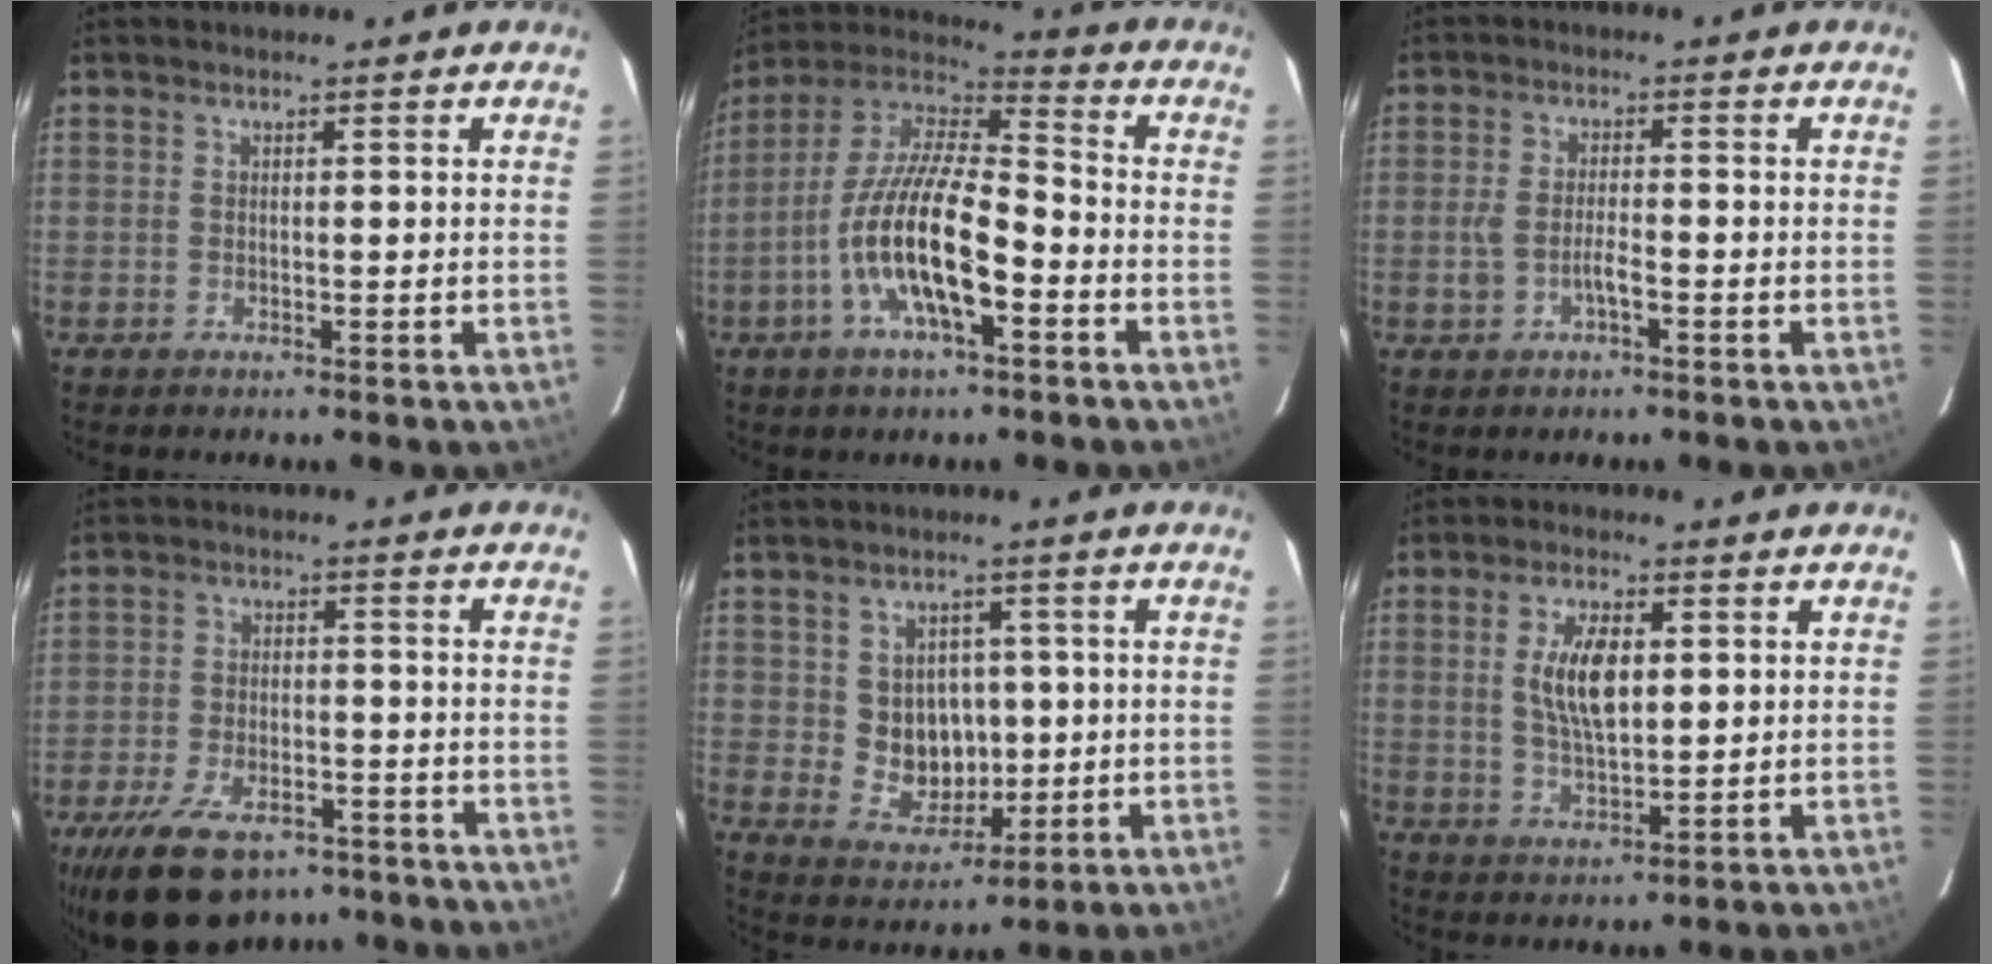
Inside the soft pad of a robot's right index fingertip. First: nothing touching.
{"total": 16.4, "force": [-6.1, 5.1, 14.3], "torque": [-0.283, -0.007, -0.118]}
{"total": 4.1, "force": [-1.7, 1.8, 3.3], "torque": [-0.075, 0.002, -0.030]}
{"total": 17.2, "force": [-11.9, 8.5, 9.2], "torque": [-0.200, -0.014, -0.187]}
{"total": 8.3, "force": [0.3, 7.5, 3.6], "torque": [-0.076, 0.005, 0.024]}
{"total": 8.3, "force": [1.7, 3.8, 7.2], "torque": [-0.136, 0.003, 0.035]}